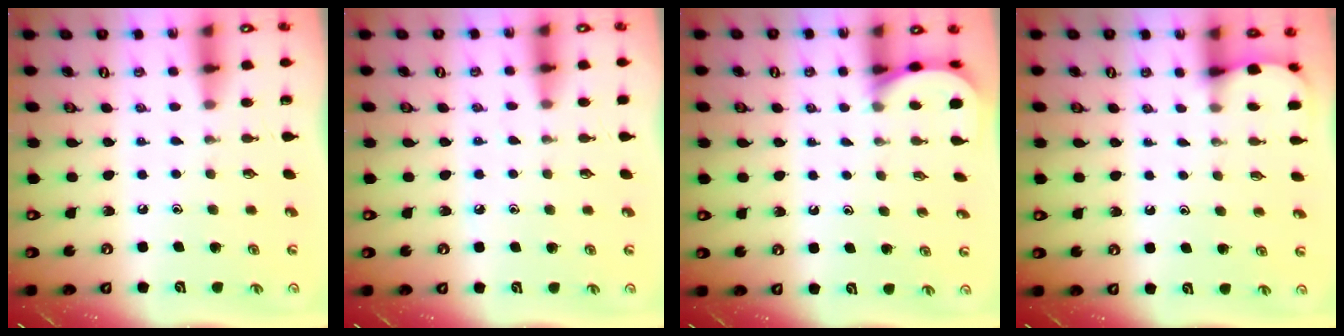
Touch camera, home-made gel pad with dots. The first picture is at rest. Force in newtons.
{"total": 5.2, "press": 5.2, "slide": 0.7}
{"total": 2.5, "press": 2.5, "slide": 0.3}
{"total": 1.8, "press": 1.7, "slide": 0.2}